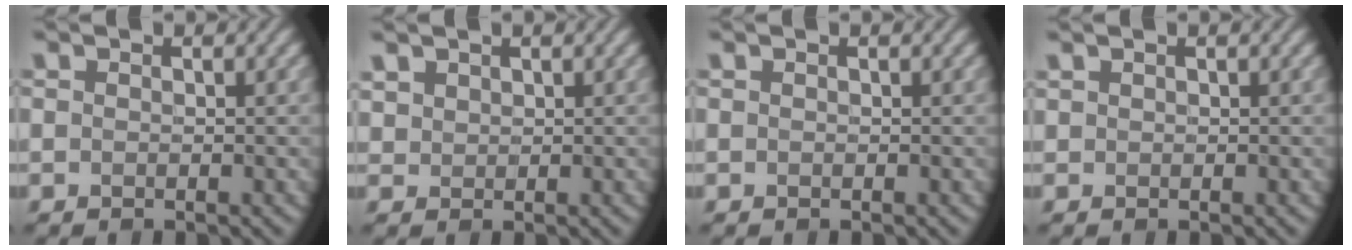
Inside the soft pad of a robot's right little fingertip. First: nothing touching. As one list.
[{"total": 1.1, "force": [0.8, 0.6, 0.1], "torque": [-0.005, 0.000, 0.026]}, {"total": 0.0}, {"total": 0.0}]